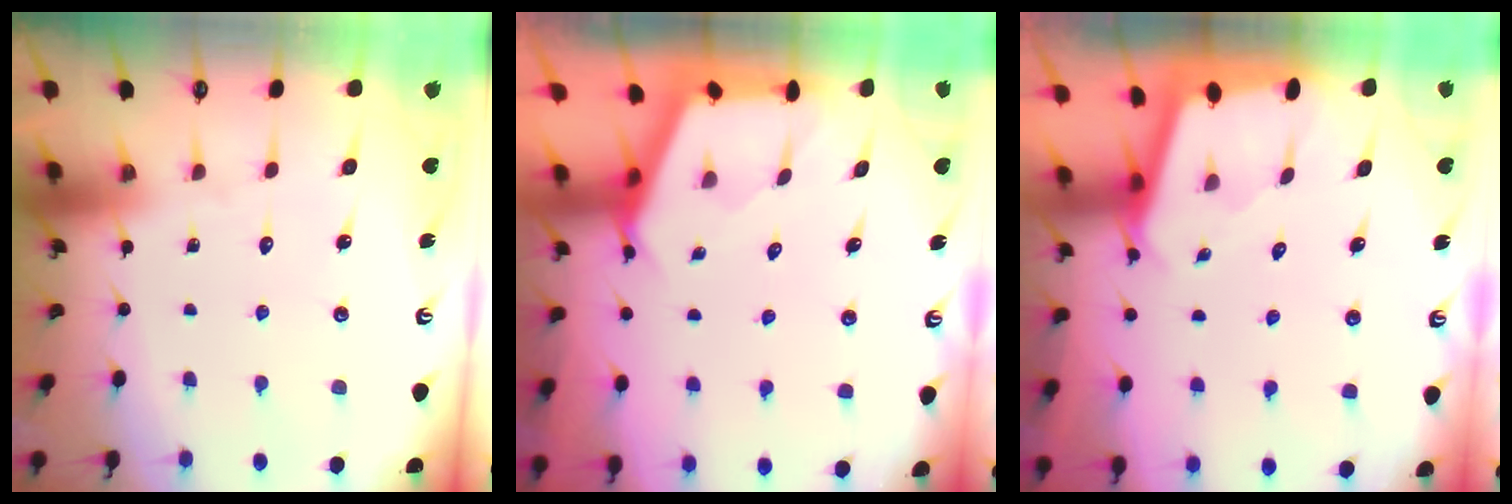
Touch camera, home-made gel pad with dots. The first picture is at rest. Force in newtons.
{"total": 2.6, "press": 2.5, "slide": 0.4}
{"total": 1.9, "press": 1.9, "slide": 0.2}